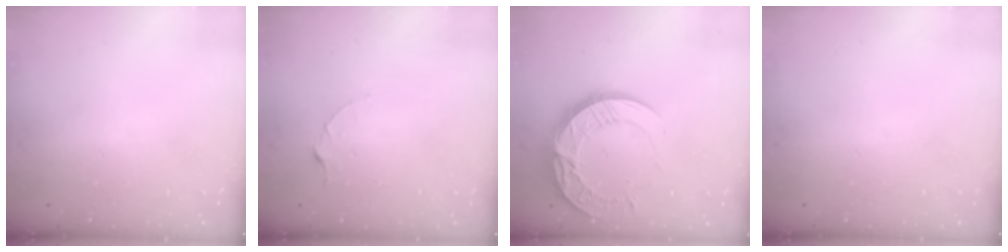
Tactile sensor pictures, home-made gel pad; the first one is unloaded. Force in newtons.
{"total": 2.5, "press": 2.5, "slide": 0.3}
{"total": 17.2, "press": 17.2, "slide": 0.7}
{"total": 0.0}